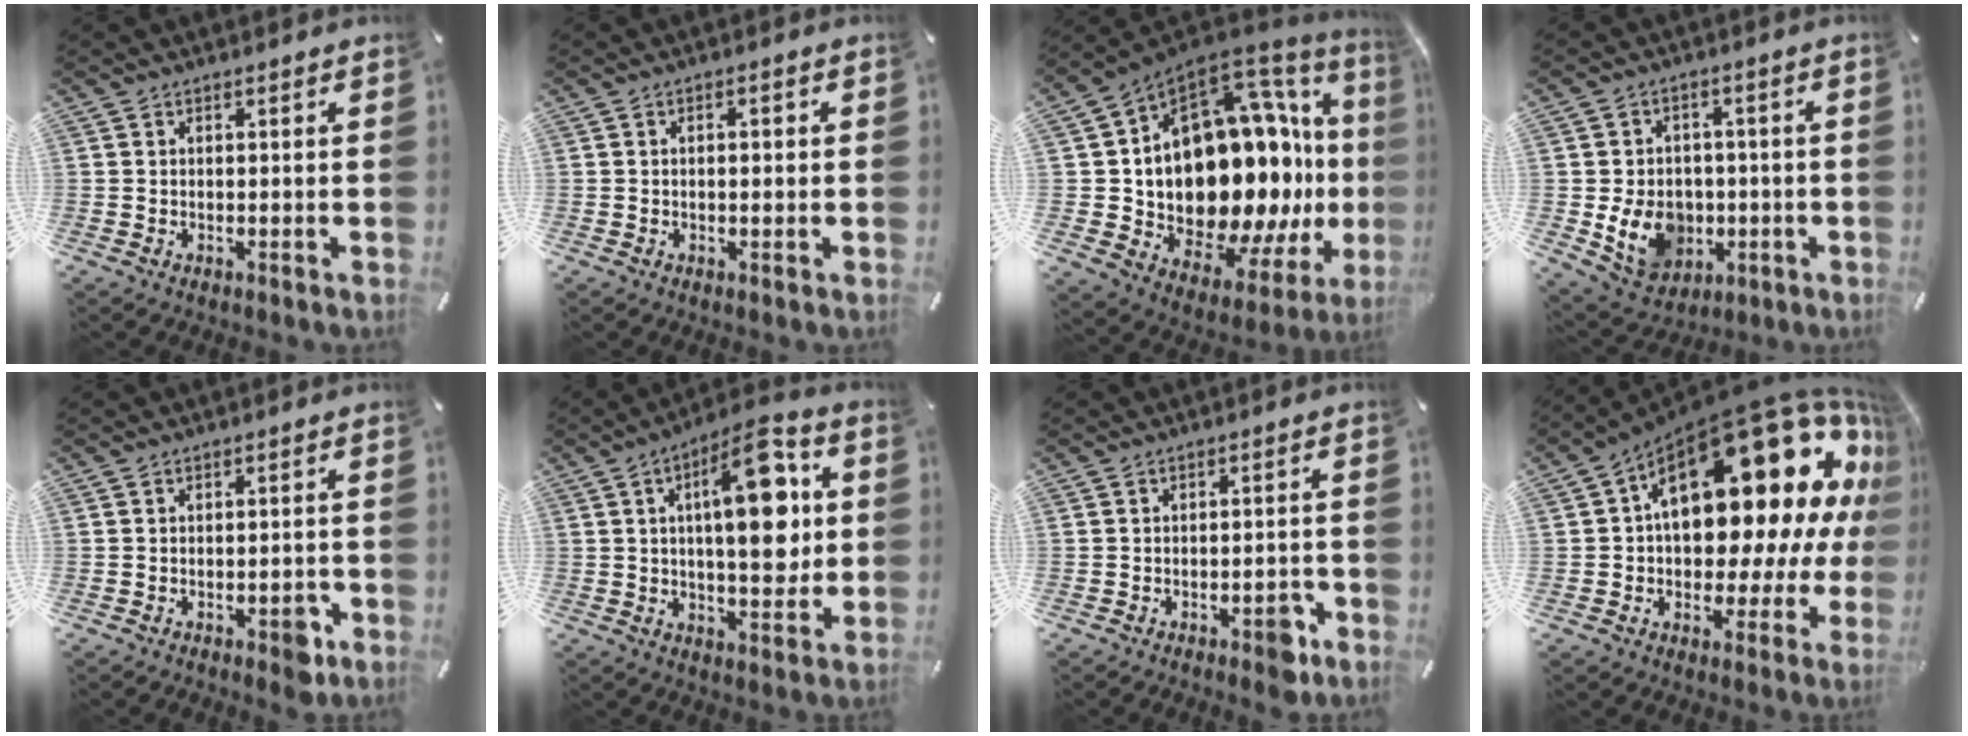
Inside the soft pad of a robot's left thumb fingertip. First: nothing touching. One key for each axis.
{"total": 1.9, "fx": -0.2, "fy": 0.9, "fz": 1.6, "tx": -0.030, "ty": 0.006, "tz": -0.005}
{"total": 23.8, "fx": 2.0, "fy": 15.9, "fz": 17.5, "tx": -0.293, "ty": -0.085, "tz": 0.072}
{"total": 11.8, "fx": -2.5, "fy": 9.9, "fz": 5.9, "tx": -0.135, "ty": 0.011, "tz": -0.038}
{"total": 4.0, "fx": -2.0, "fy": 1.8, "fz": 3.0, "tx": -0.043, "ty": 0.014, "tz": -0.032}
{"total": 18.8, "fx": 4.5, "fy": 7.8, "fz": 16.5, "tx": -0.246, "ty": -0.021, "tz": 0.065}
{"total": 4.6, "fx": -2.7, "fy": 2.0, "fz": 3.2, "tx": -0.046, "ty": 0.020, "tz": -0.046}
{"total": 29.2, "fx": 9.6, "fy": 14.3, "fz": 23.6, "tx": -0.329, "ty": -0.098, "tz": 0.174}